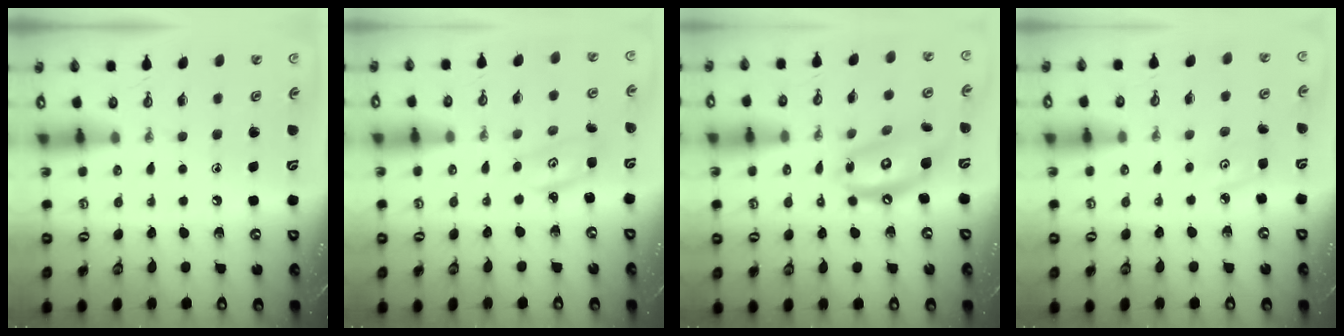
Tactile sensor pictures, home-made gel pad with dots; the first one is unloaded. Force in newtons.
{"total": 3.2, "press": 3.2, "slide": 0.1}
{"total": 12.5, "press": 12.5, "slide": 1.3}
{"total": 3.6, "press": 3.6, "slide": 0.4}